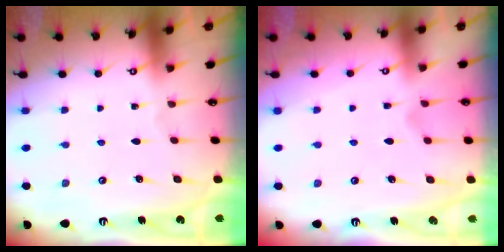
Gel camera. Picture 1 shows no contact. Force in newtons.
{"total": 1.2, "press": 0.3, "slide": 1.1}